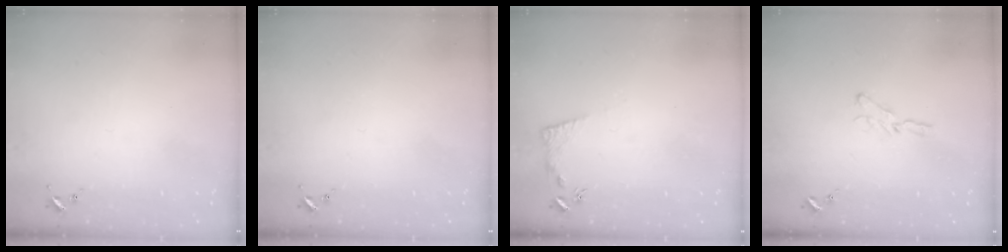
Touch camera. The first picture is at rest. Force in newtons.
{"total": 0.0}
{"total": 6.0, "press": 6.0, "slide": 0.4}
{"total": 5.6, "press": 5.6, "slide": 0.5}